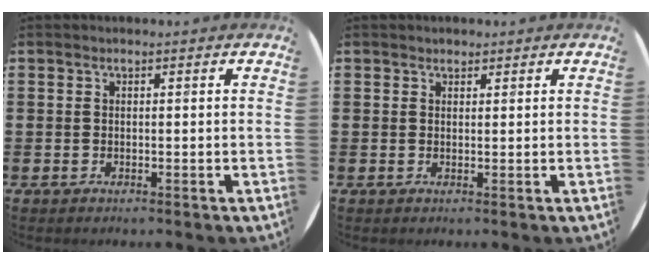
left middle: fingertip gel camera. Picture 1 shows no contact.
{"total": 0.9, "force": [0.8, 0.3, -0.1], "torque": [0.000, 0.002, 0.016]}